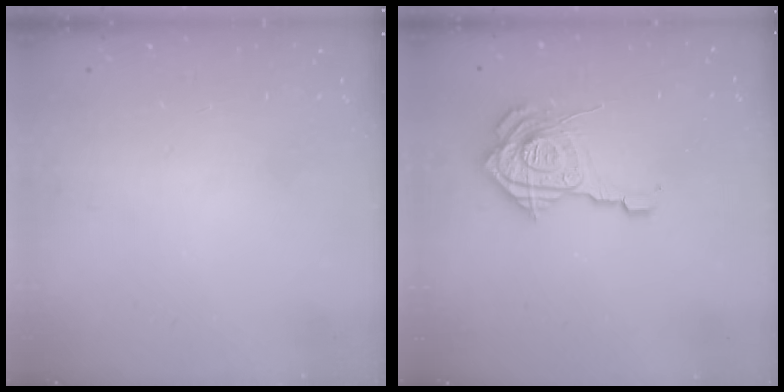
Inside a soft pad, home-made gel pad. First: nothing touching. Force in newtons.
{"total": 16.9, "press": 16.8, "slide": 1.7}